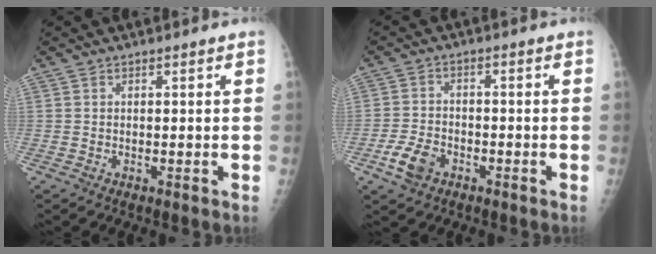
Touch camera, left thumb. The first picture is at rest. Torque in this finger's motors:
{"motor_torque": [-0.31, 0.38, 0.02, -0.04, 0.05]}